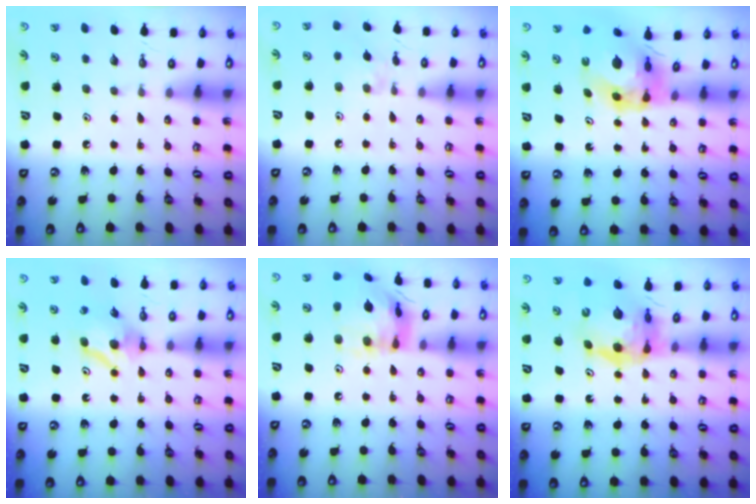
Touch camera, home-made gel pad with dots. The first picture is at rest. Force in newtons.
{"total": 2.5, "press": 2.5, "slide": 0.5}
{"total": 7.5, "press": 7.5, "slide": 0.7}
{"total": 7.6, "press": 7.6, "slide": 0.3}
{"total": 17.3, "press": 17.2, "slide": 1.8}
{"total": 10.6, "press": 10.6, "slide": 1.2}